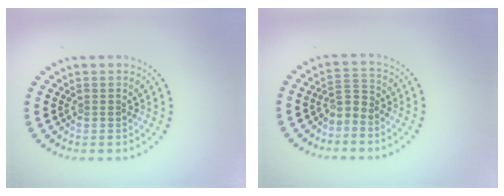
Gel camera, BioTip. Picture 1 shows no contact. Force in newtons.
{"total": 2.0, "press": 1.4, "slide": 1.4}